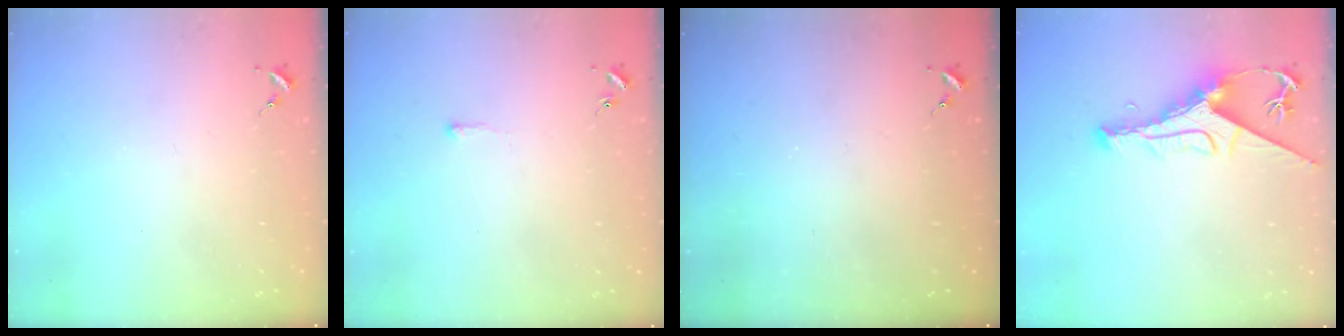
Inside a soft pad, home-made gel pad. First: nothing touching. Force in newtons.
{"total": 2.6, "press": 2.6, "slide": 0.4}
{"total": 0.0}
{"total": 9.8, "press": 9.7, "slide": 1.4}